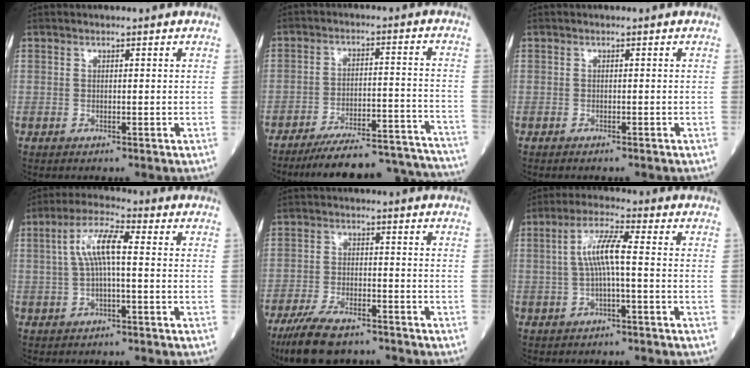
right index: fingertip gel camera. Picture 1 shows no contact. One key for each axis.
{"total": 23.5, "fx": -22.4, "fy": 2.2, "fz": 6.9, "tx": -0.059, "ty": 0.010, "tz": -0.299}
{"total": 1.0, "fx": -1.0, "fy": 0.1, "fz": 0.4, "tx": -0.009, "ty": -0.003, "tz": -0.011}
{"total": 6.9, "fx": 0.7, "fy": 1.5, "fz": 6.7, "tx": -0.138, "ty": 0.024, "tz": 0.011}
{"total": 9.6, "fx": -7.5, "fy": 2.8, "fz": 5.3, "tx": -0.103, "ty": -0.019, "tz": -0.131}
{"total": 6.1, "fx": 0.0, "fy": 0.6, "fz": 6.0, "tx": -0.119, "ty": 0.016, "tz": -0.003}